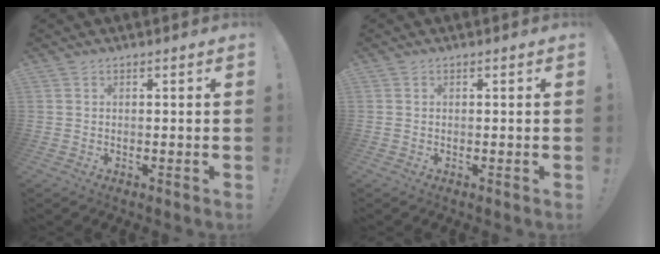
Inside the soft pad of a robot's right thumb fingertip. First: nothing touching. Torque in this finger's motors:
{"motor_torque": [0.11, -0.07, -0.02, 0.06, -0.11]}